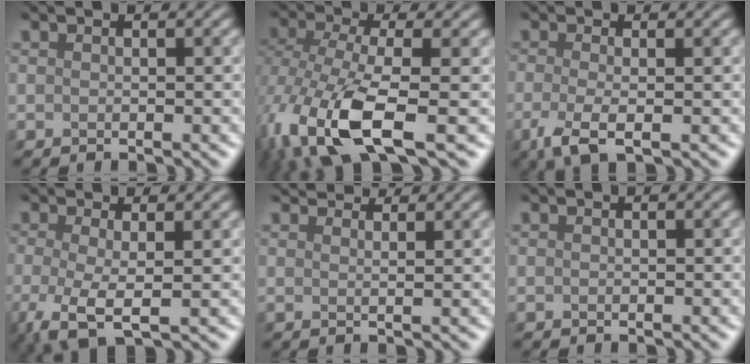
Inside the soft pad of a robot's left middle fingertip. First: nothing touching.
{"total": 10.2, "force": [-3.7, 4.3, 8.5], "torque": [-0.196, -0.020, -0.070]}
{"total": 3.4, "force": [-1.4, 1.2, 2.9], "torque": [-0.069, -0.007, -0.033]}
{"total": 4.4, "force": [-1.3, 1.5, 4.0], "torque": [-0.093, -0.010, -0.028]}
{"total": 4.3, "force": [3.5, 1.4, 1.9], "torque": [-0.022, 0.017, 0.026]}
{"total": 0.0}